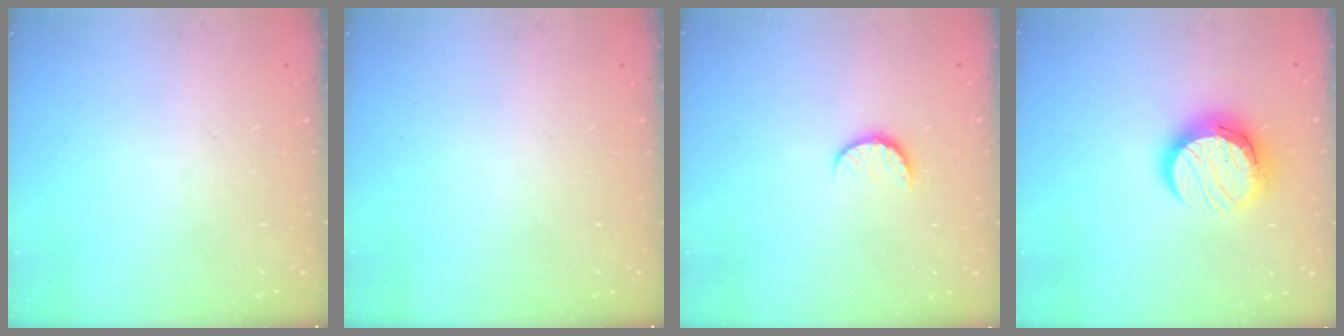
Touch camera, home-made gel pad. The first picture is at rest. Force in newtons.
{"total": 0.0}
{"total": 6.4, "press": 6.3, "slide": 0.6}
{"total": 12.4, "press": 12.4, "slide": 0.9}